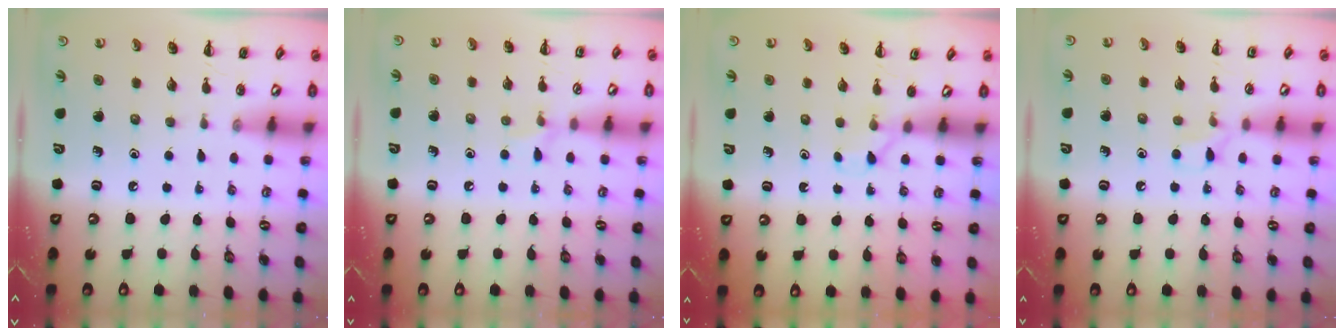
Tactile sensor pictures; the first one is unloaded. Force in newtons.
{"total": 4.9, "press": 4.6, "slide": 1.7}
{"total": 2.4, "press": 2.3, "slide": 0.7}
{"total": 4.8, "press": 4.6, "slide": 1.2}